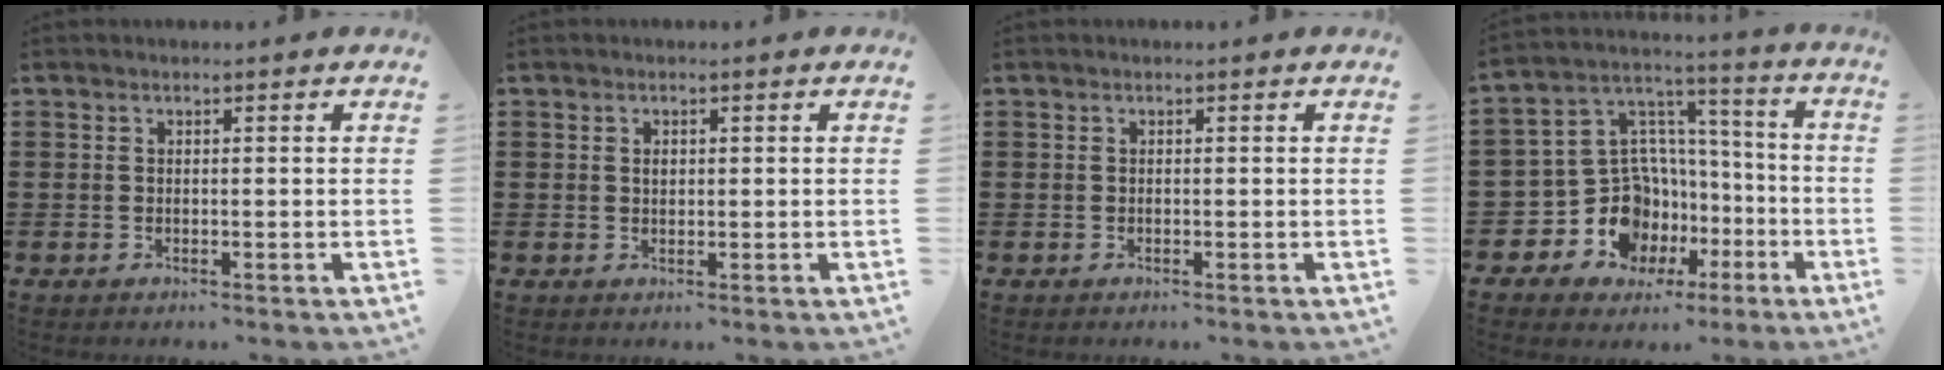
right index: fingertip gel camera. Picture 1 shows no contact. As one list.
[{"total": 1.0, "force": [0.2, 0.7, 0.6], "torque": [-0.015, 0.004, 0.004]}, {"total": 0.0}, {"total": 12.5, "force": [-3.7, 11.1, 4.6], "torque": [-0.134, -0.016, -0.044]}]